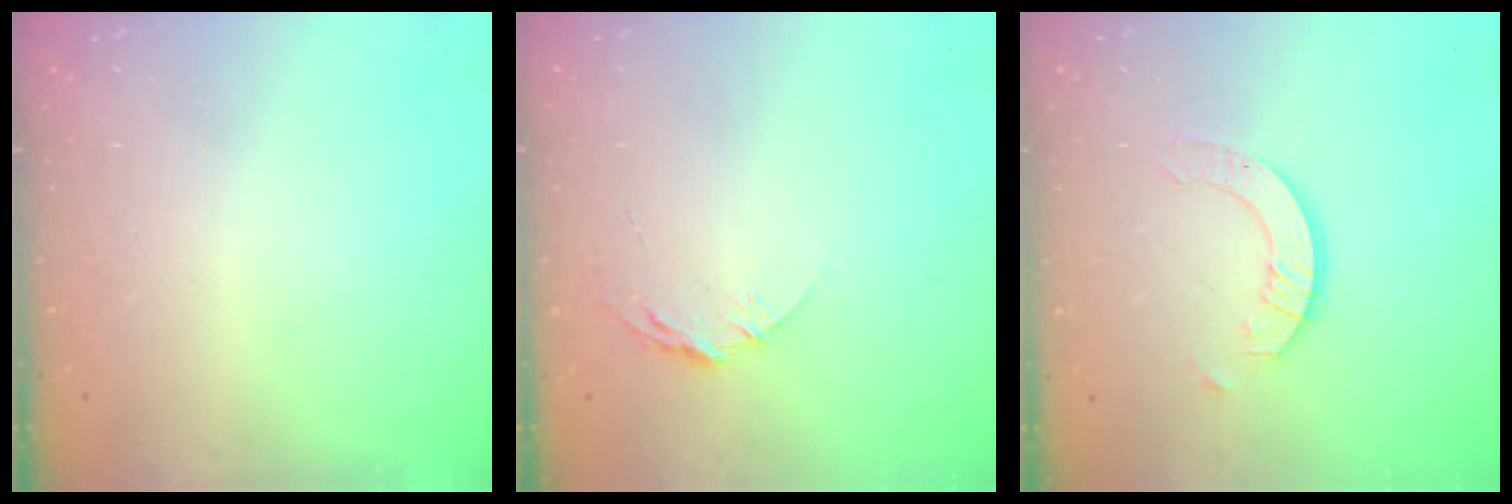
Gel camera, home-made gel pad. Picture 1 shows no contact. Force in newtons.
{"total": 6.5, "press": 6.5, "slide": 0.6}
{"total": 3.5, "press": 3.4, "slide": 0.4}